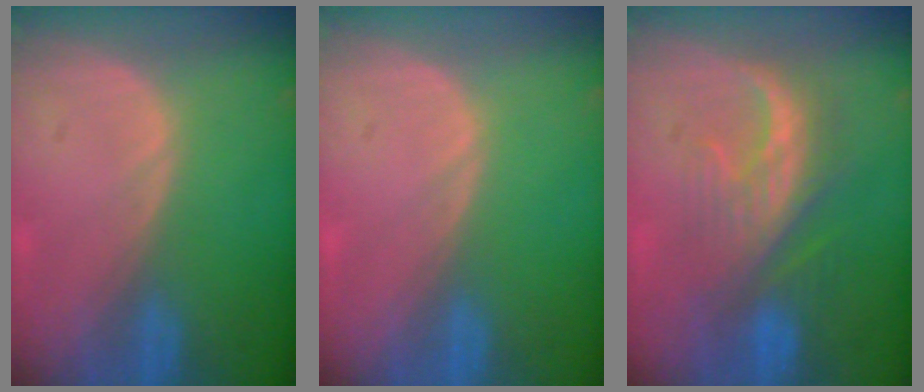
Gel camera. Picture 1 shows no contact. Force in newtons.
{"total": 0.0}
{"total": 8.3, "press": 8.1, "slide": 2.0}